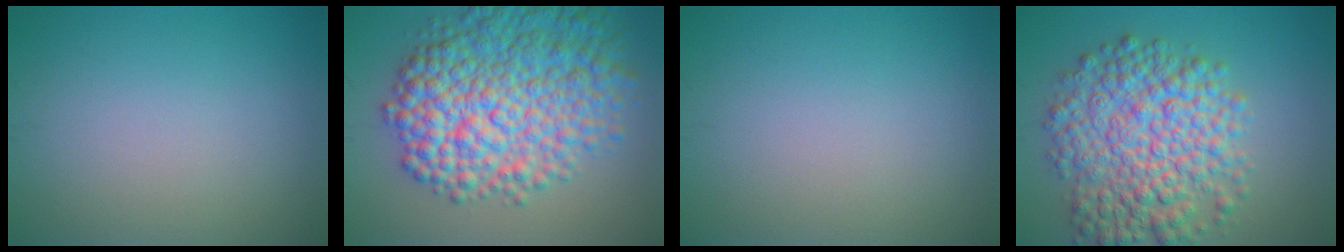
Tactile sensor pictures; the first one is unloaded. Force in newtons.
{"total": 11.2, "press": 11.2, "slide": 0.2}
{"total": 0.0}
{"total": 8.9, "press": 8.9, "slide": 0.2}